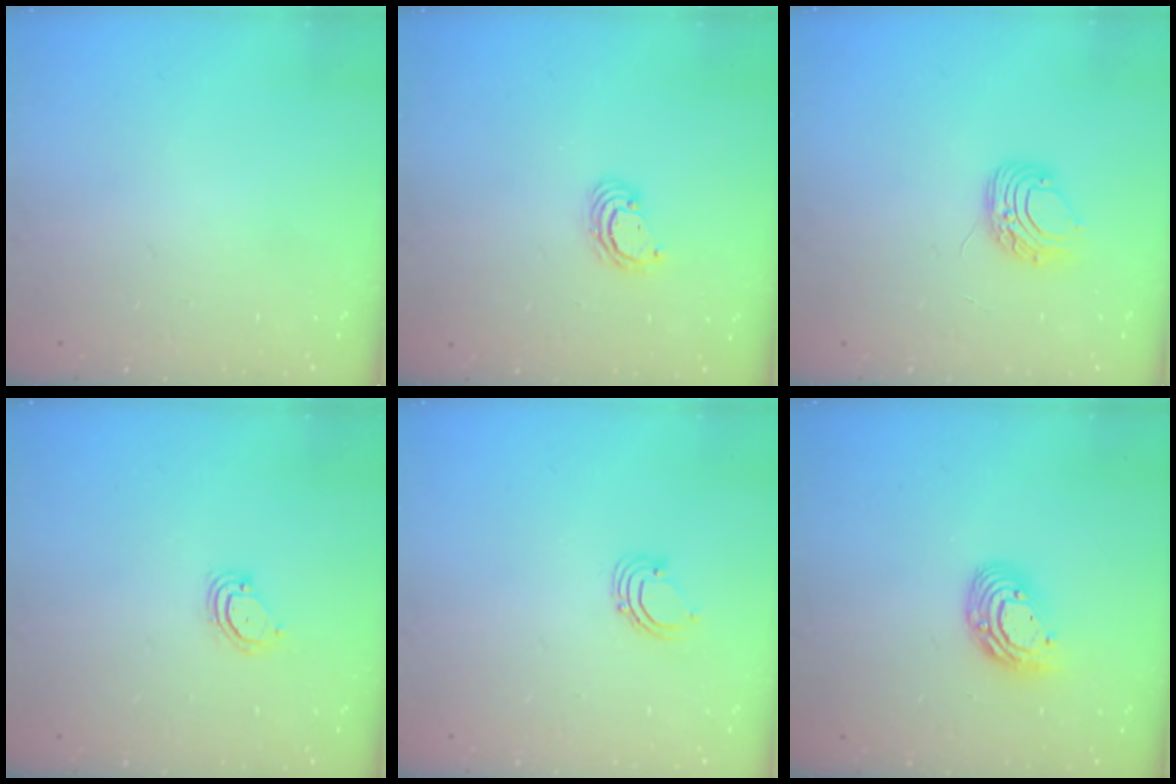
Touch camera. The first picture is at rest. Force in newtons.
{"total": 3.9, "press": 3.8, "slide": 0.2}
{"total": 7.5, "press": 7.4, "slide": 0.7}
{"total": 4.3, "press": 4.3, "slide": 0.3}
{"total": 2.9, "press": 2.9, "slide": 0.2}
{"total": 10.3, "press": 10.3, "slide": 1.1}